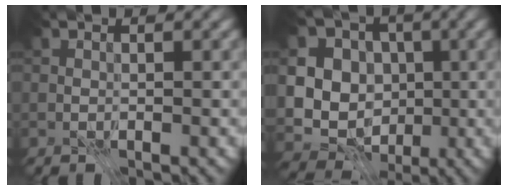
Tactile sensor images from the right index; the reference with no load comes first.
{"total": 14.3, "force": [0.2, 12.8, 6.3], "torque": [-0.142, 0.030, -0.014]}